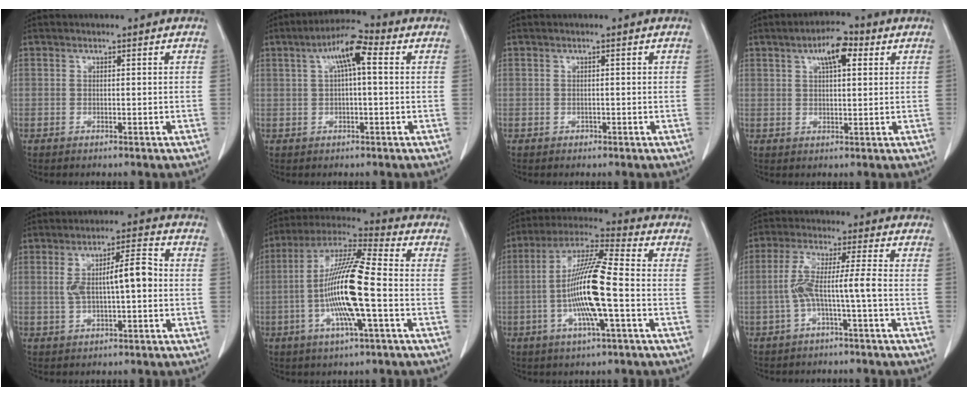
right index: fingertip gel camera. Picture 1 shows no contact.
{"total": 6.8, "force": [1.9, 1.3, 6.4], "torque": [-0.118, 0.026, 0.028]}
{"total": 0.6, "force": [-0.2, 0.5, 0.1], "torque": [-0.001, 0.003, -0.005]}
{"total": 5.8, "force": [2.6, 1.8, 4.9], "torque": [-0.086, 0.013, 0.040]}
{"total": 7.9, "force": [0.3, 1.8, 7.6], "torque": [-0.141, 0.025, 0.009]}
{"total": 15.3, "force": [-2.5, 0.9, 15.1], "torque": [-0.293, 0.001, -0.054]}
{"total": 13.8, "force": [-2.4, 0.7, 13.6], "torque": [-0.264, 0.002, -0.049]}
{"total": 6.5, "force": [-1.5, -0.4, 6.3], "torque": [-0.127, 0.021, -0.025]}